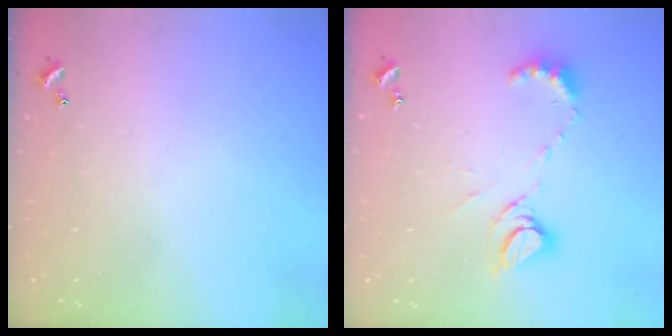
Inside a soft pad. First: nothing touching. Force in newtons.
{"total": 9.3, "press": 9.3, "slide": 0.9}